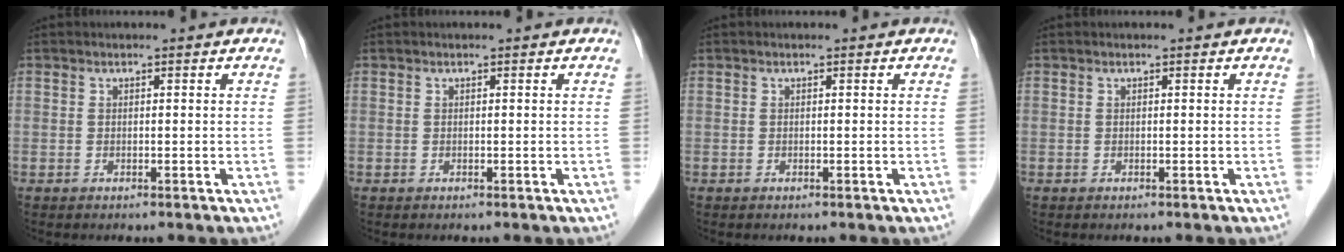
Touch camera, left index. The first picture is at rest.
{"total": 0.0}
{"total": 0.0}
{"total": 0.0}